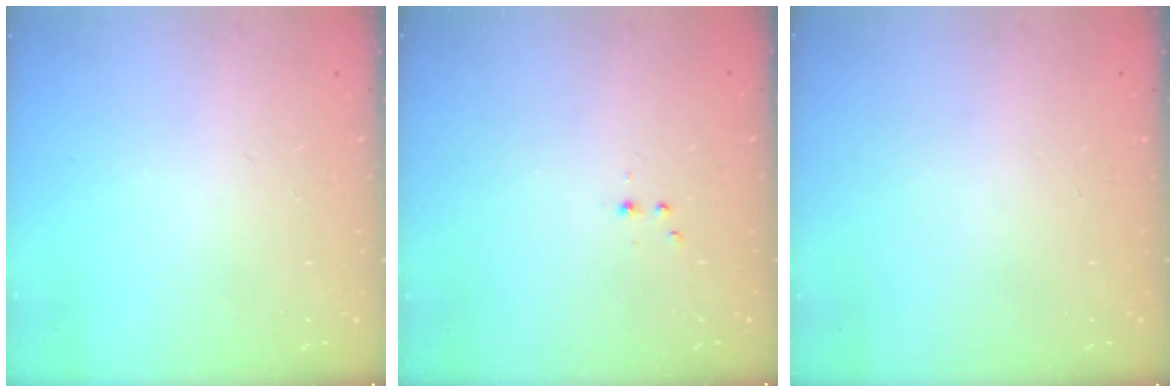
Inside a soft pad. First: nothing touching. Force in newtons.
{"total": 2.2, "press": 1.9, "slide": 1.0}
{"total": 0.0}